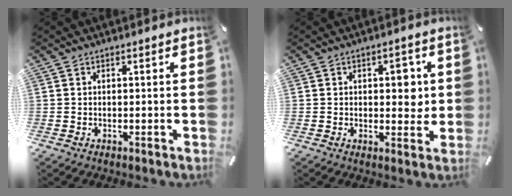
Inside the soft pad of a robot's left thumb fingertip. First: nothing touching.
{"total": 5.6, "force": [0.8, 3.5, 4.3], "torque": [-0.038, -0.010, 0.003]}